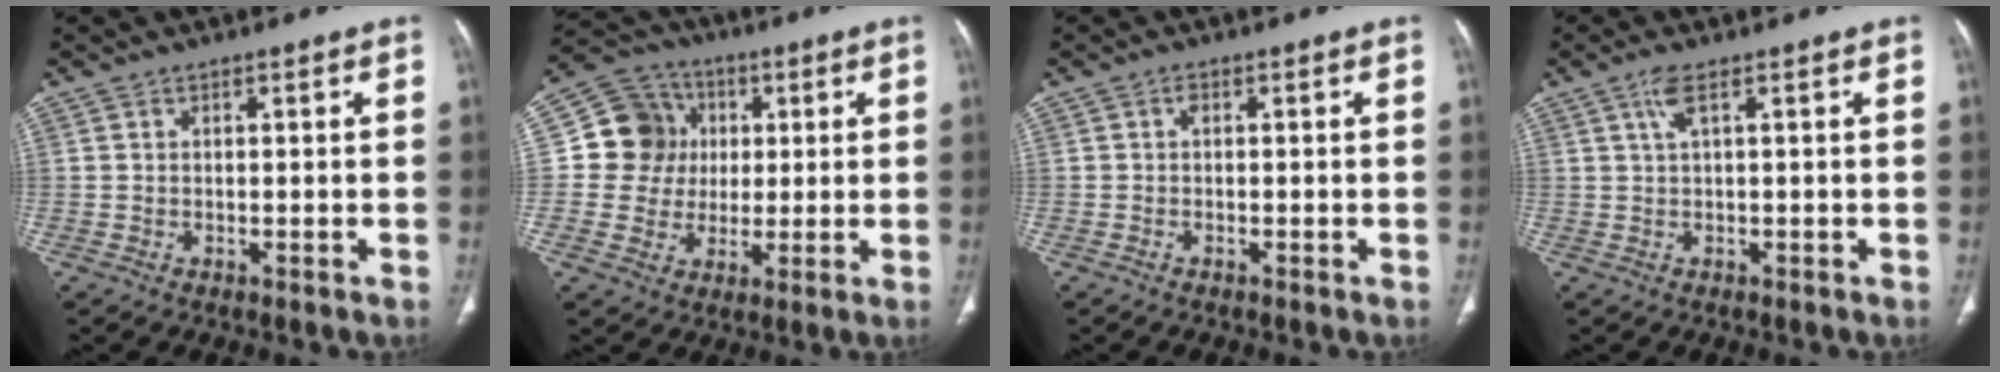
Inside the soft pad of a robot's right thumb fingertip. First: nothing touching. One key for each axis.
{"total": 11.6, "fx": 1.7, "fy": 10.8, "fz": 3.8, "tx": -0.035, "ty": 0.010, "tz": 0.024}
{"total": 0.8, "fx": -0.1, "fy": 0.5, "fz": 0.6, "tx": -0.008, "ty": 0.003, "tz": -0.006}
{"total": 2.2, "fx": 0.8, "fy": 0.3, "fz": 2.0, "tx": -0.055, "ty": 0.010, "tz": 0.021}